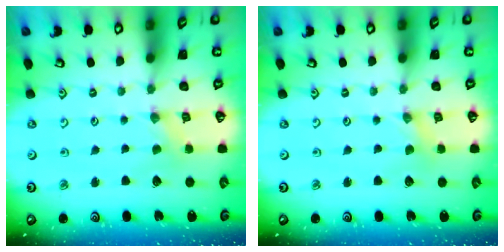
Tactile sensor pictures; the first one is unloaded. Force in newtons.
{"total": 0.0}